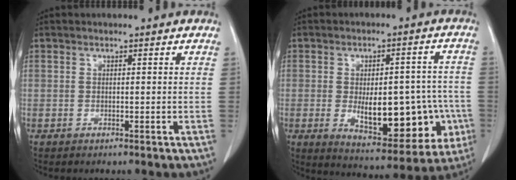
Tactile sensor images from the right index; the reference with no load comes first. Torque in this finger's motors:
{"motor_torque": [1.19, -0.84, 0.32, 0.13]}